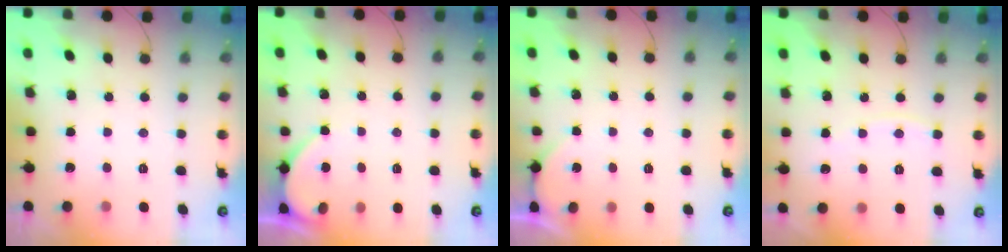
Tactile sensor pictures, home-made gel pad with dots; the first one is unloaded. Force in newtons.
{"total": 2.7, "press": 2.7, "slide": 0.1}
{"total": 0.0}
{"total": 3.8, "press": 3.7, "slide": 0.5}